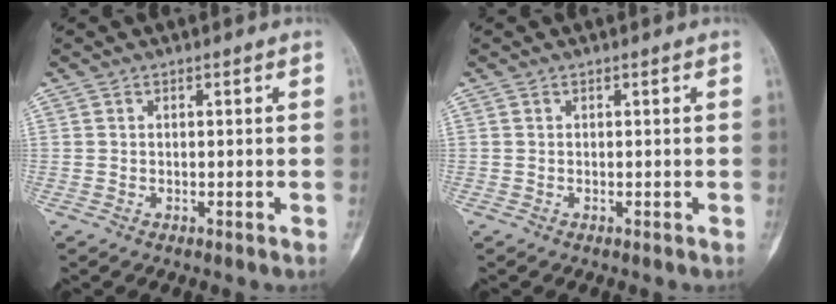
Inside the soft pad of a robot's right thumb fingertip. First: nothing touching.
{"total": 0.0}